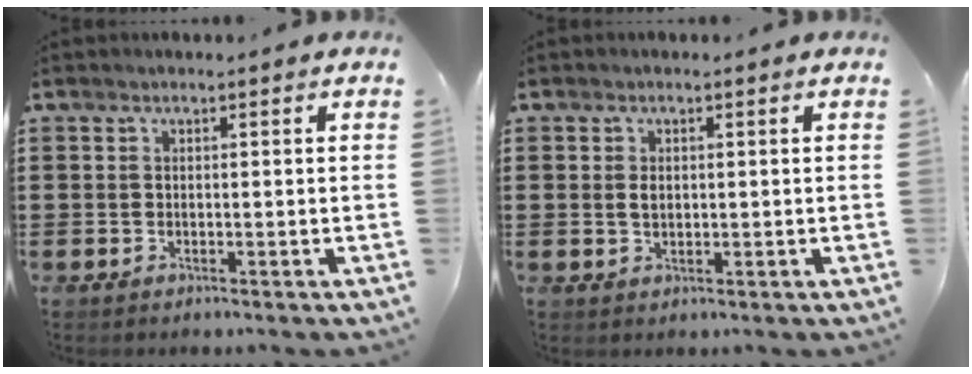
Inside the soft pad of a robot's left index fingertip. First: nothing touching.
{"total": 1.6, "force": [0.3, 1.0, 1.3], "torque": [-0.029, 0.005, 0.005]}